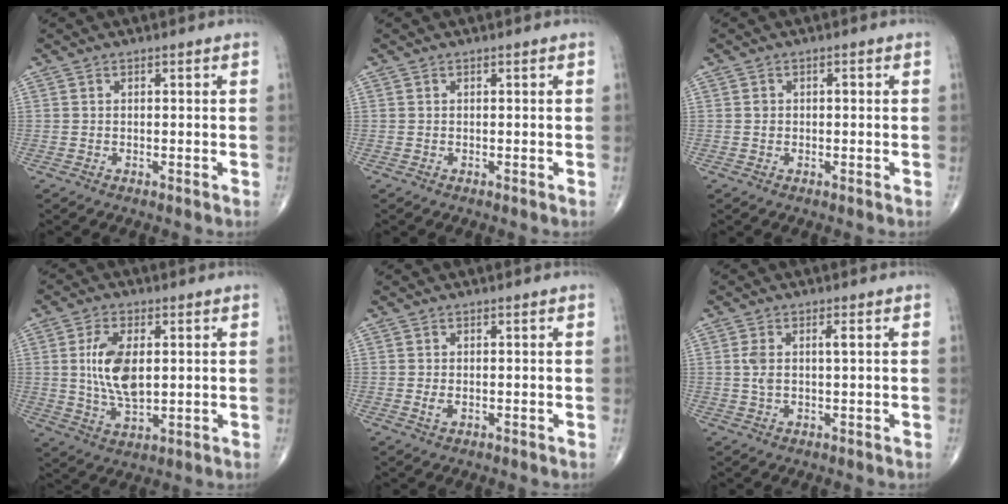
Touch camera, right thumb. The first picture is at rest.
{"total": 0.0}
{"total": 1.4, "force": [0.1, 1.1, 0.9], "torque": [-0.008, 0.003, 0.001]}
{"total": 10.4, "force": [1.4, 5.4, 8.8], "torque": [-0.166, -0.009, 0.033]}
{"total": 1.4, "force": [-0.2, 0.8, 1.1], "torque": [-0.022, -0.002, -0.003]}
{"total": 3.8, "force": [0.7, 1.3, 3.5], "torque": [-0.081, 0.007, 0.016]}